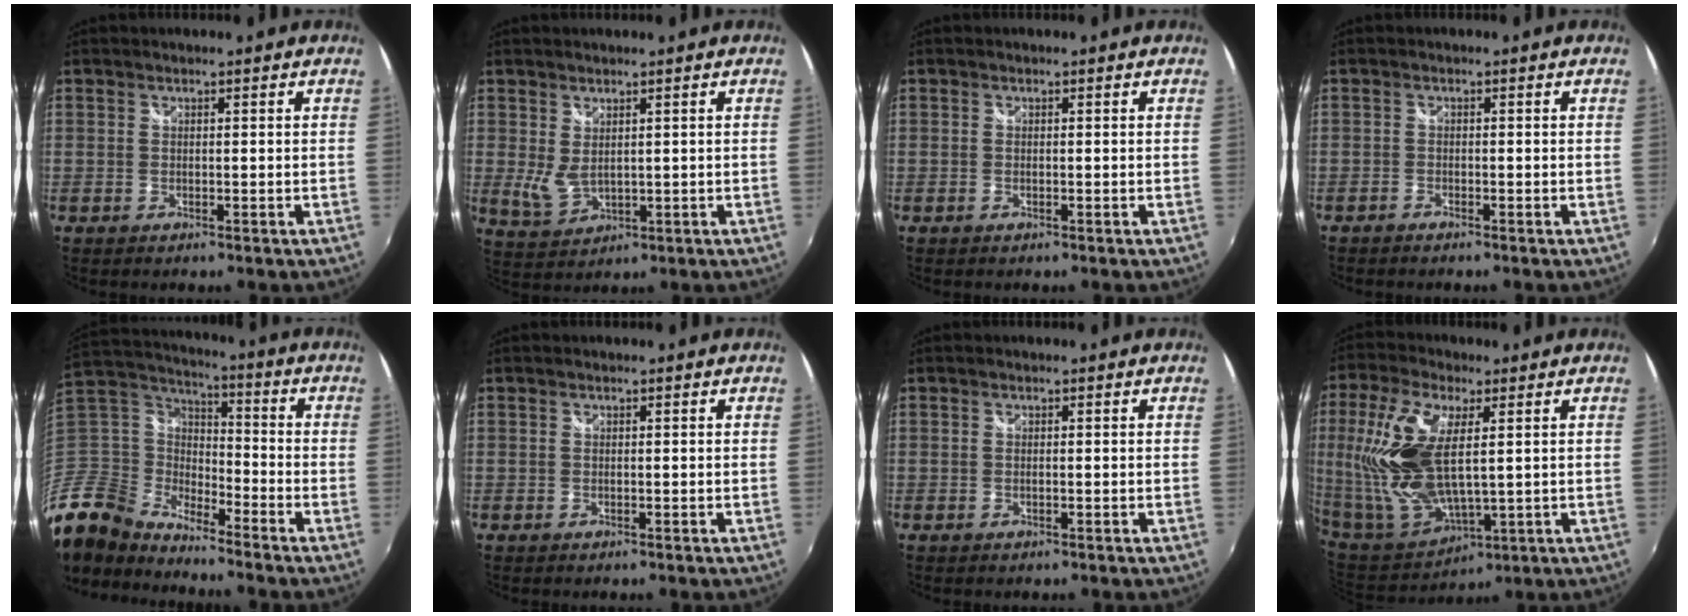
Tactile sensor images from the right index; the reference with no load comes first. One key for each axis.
{"total": 4.3, "fx": 1.2, "fy": 2.3, "fz": 3.4, "tx": -0.060, "ty": -0.010, "tz": 0.030}
{"total": 0.0}
{"total": 1.0, "fx": -1.0, "fy": 0.3, "fz": 0.3, "tx": -0.013, "ty": -0.003, "tz": -0.021}
{"total": 14.1, "fx": -11.4, "fy": 7.4, "fz": 3.9, "tx": -0.123, "ty": 0.018, "tz": -0.246}
{"total": 0.0}
{"total": 0.0}
{"total": 18.7, "fx": 3.5, "fy": 8.4, "fz": 16.4, "tx": -0.344, "ty": -0.001, "tz": 0.084}